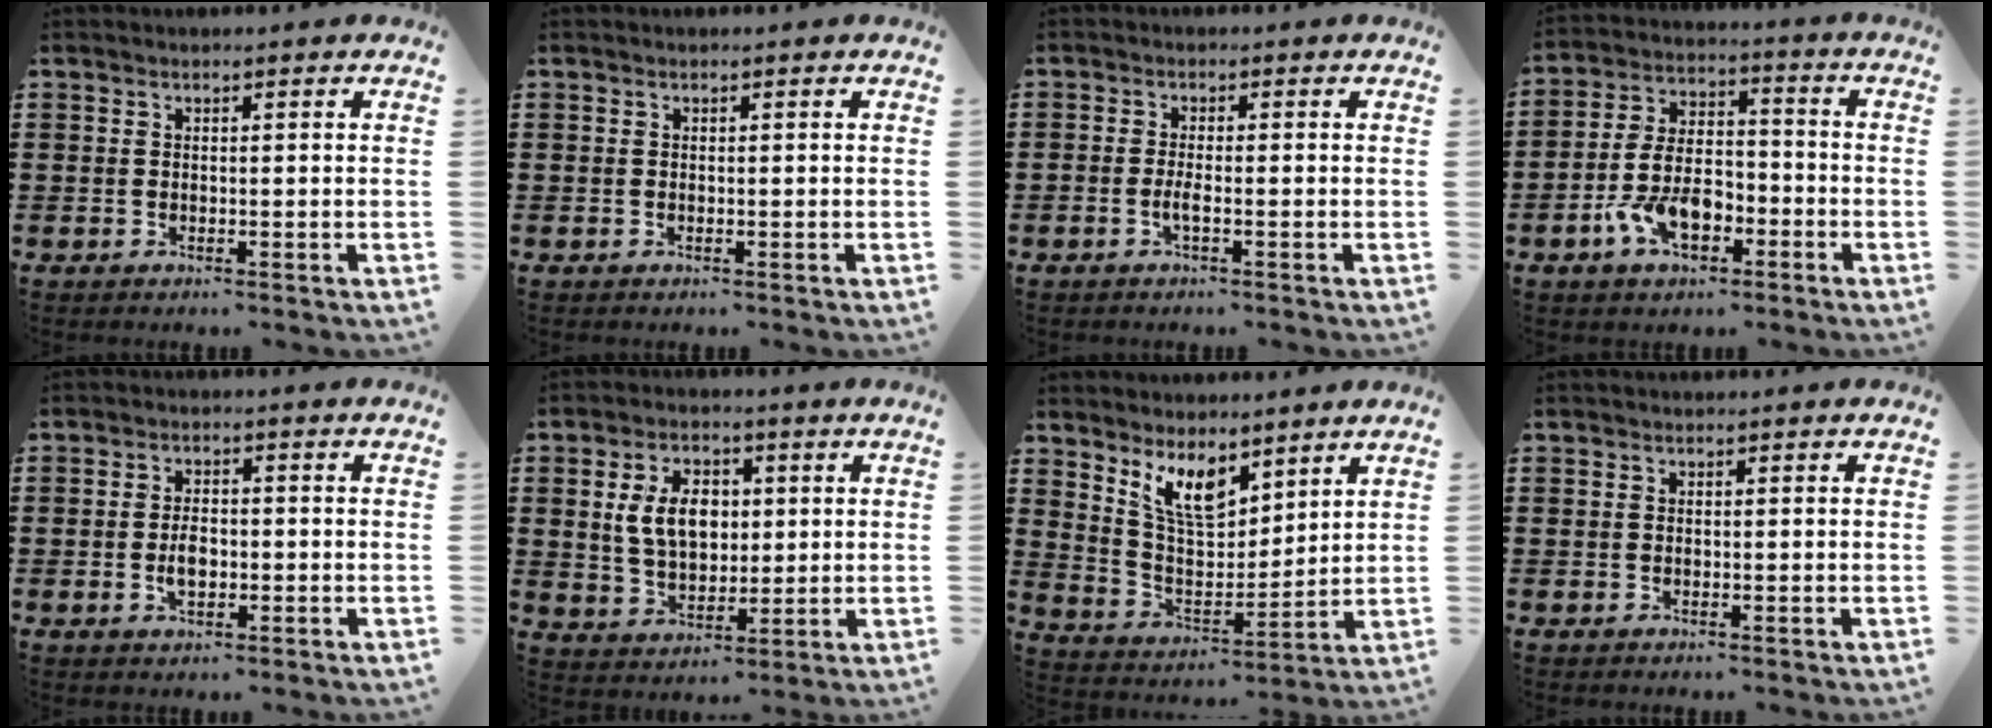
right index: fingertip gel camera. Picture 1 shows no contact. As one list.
[{"total": 0.0}, {"total": 1.9, "force": [-1.0, 0.3, 1.7], "torque": [-0.038, -0.004, -0.019]}, {"total": 8.9, "force": [-3.9, 5.1, 6.1], "torque": [-0.142, 0.010, -0.077]}, {"total": 3.4, "force": [-0.6, 1.9, 2.7], "torque": [-0.050, 0.003, -0.011]}, {"total": 7.8, "force": [1.4, 5.2, 5.6], "torque": [-0.128, 0.011, 0.018]}, {"total": 7.9, "force": [6.1, 3.1, 4.1], "torque": [-0.102, -0.022, 0.113]}, {"total": 0.0}]